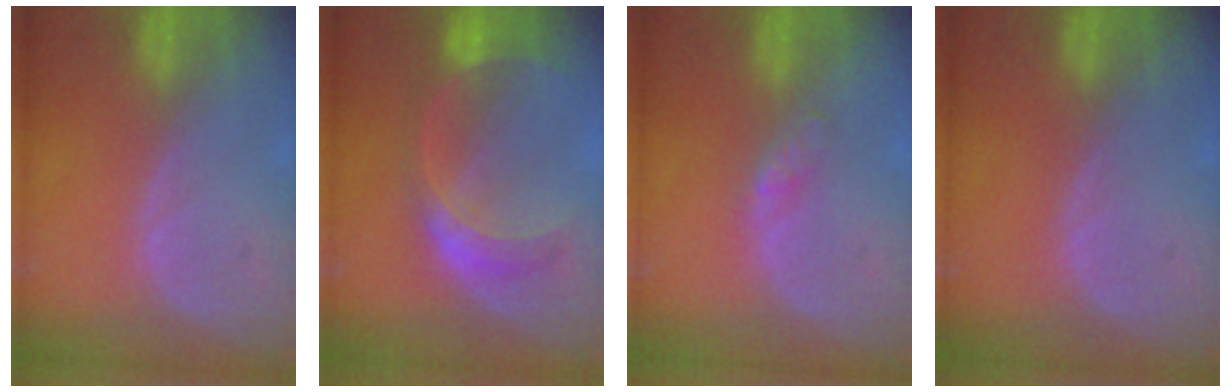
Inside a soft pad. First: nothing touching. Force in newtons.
{"total": 7.6, "press": 6.6, "slide": 3.8}
{"total": 2.0, "press": 2.0, "slide": 0.1}
{"total": 0.0}